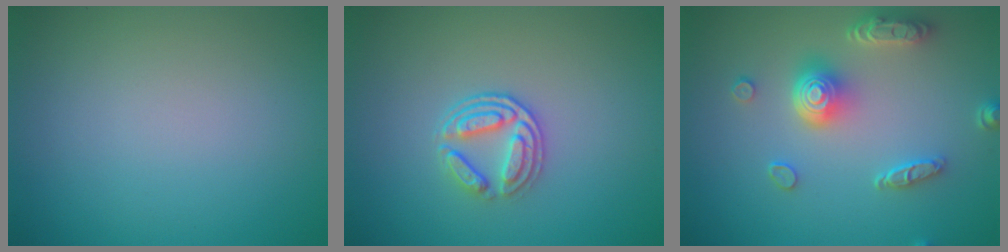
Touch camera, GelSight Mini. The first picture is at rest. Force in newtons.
{"total": 3.1, "press": 2.6, "slide": 1.7}
{"total": 4.9, "press": 3.9, "slide": 2.9}